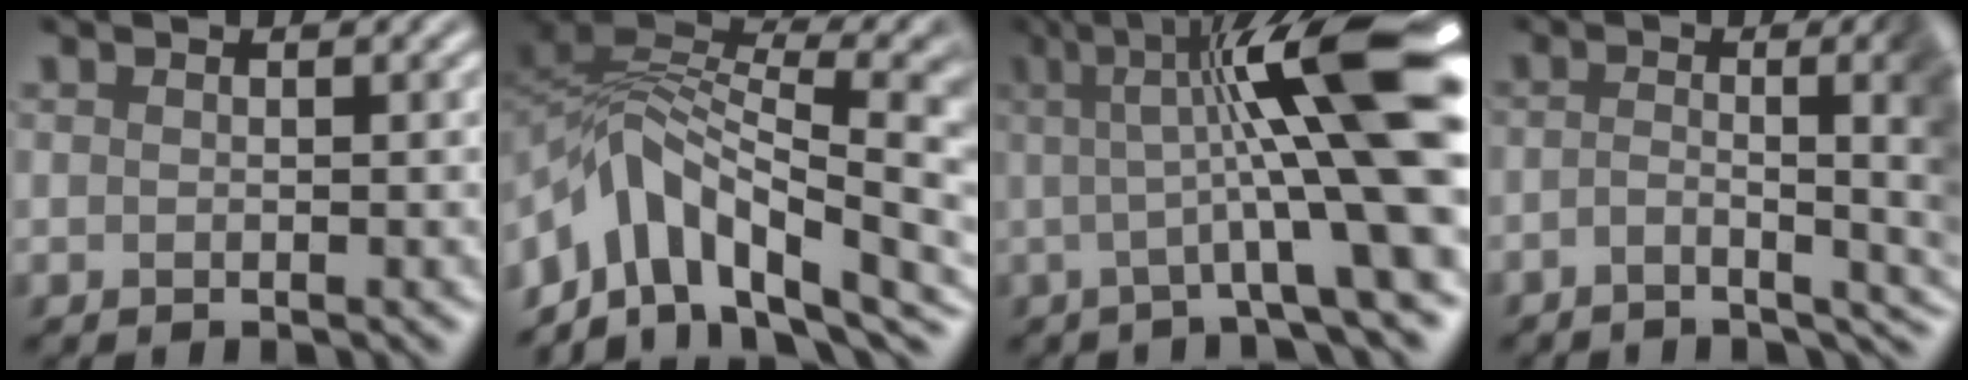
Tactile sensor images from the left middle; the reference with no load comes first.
{"total": 10.9, "force": [-4.2, 6.1, 8.0], "torque": [-0.180, 0.010, -0.051]}
{"total": 12.2, "force": [1.3, 1.5, 12.0], "torque": [-0.183, 0.014, 0.038]}
{"total": 10.1, "force": [-2.5, 3.4, 9.2], "torque": [-0.106, 0.001, -0.019]}